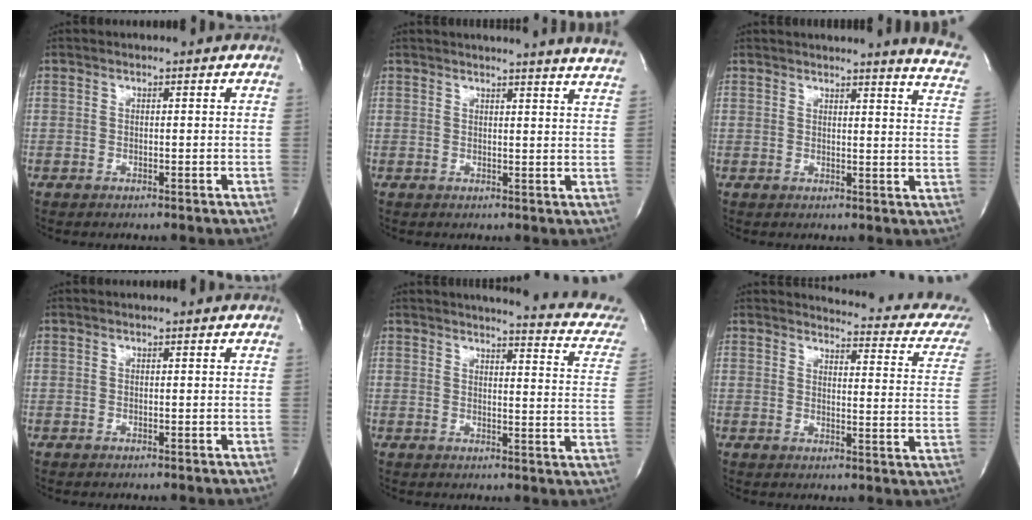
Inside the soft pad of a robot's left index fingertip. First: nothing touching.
{"total": 14.9, "force": [14.3, -0.8, 4.2], "torque": [-0.064, -0.061, 0.152]}
{"total": 10.8, "force": [10.0, -0.2, 4.1], "torque": [-0.039, -0.067, 0.085]}
{"total": 0.0}
{"total": 14.6, "force": [12.9, 2.3, 6.5], "torque": [-0.065, -0.048, 0.119]}
{"total": 15.3, "force": [14.3, 2.2, 4.7], "torque": [-0.040, -0.071, 0.133]}